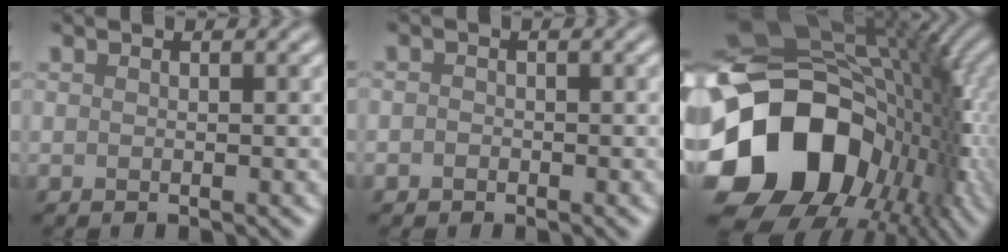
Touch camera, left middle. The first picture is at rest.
{"total": 0.8, "force": [-0.3, 0.7, 0.2], "torque": [0.008, 0.002, -0.011]}
{"total": 17.9, "force": [-3.8, 13.2, 11.5], "torque": [-0.222, -0.027, -0.054]}